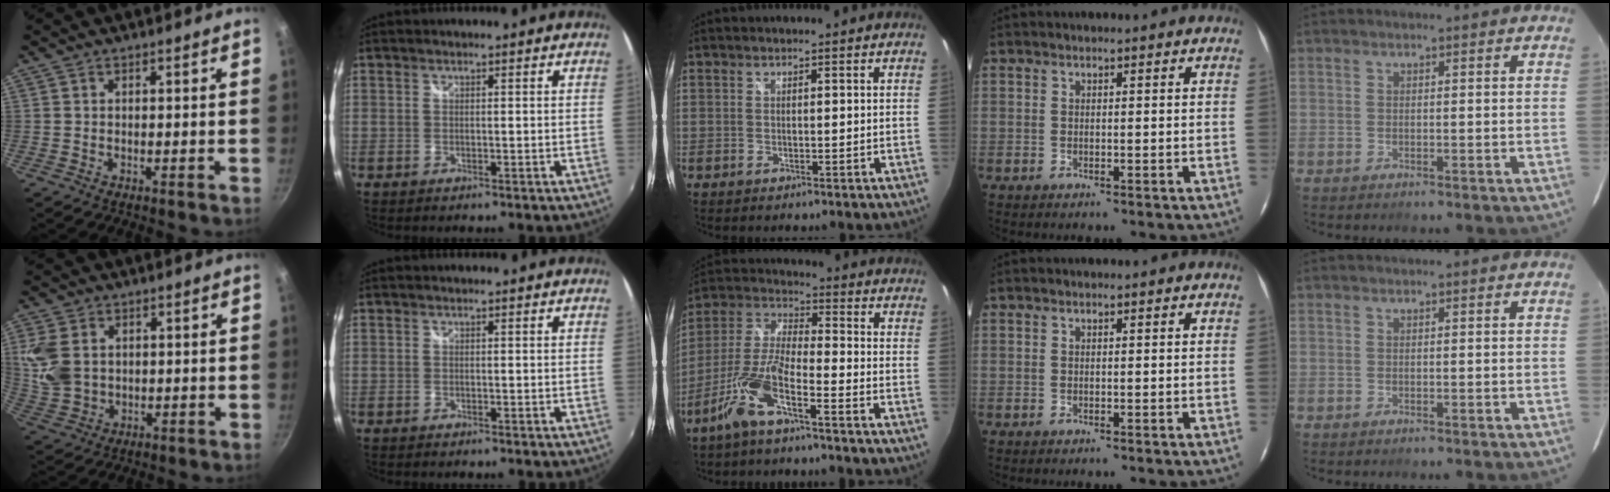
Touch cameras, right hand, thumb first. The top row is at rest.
{"thumb": {"total": 8.7, "force": [1.8, 6.6, 5.4], "torque": [-0.105, -0.008, 0.046]}, "middle": {"total": 10.2, "force": [-6.4, 2.0, 7.7], "torque": [-0.173, -0.001, -0.124]}}